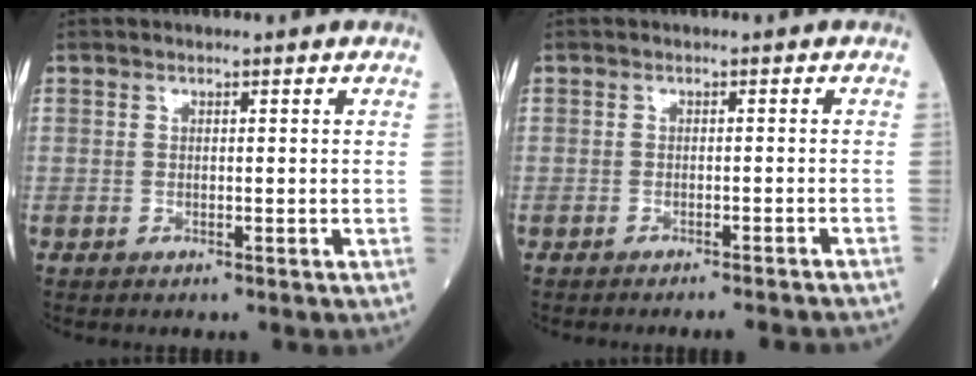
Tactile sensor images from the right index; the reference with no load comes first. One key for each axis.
{"total": 5.8, "fx": -5.5, "fy": -0.3, "fz": 1.7, "tx": -0.014, "ty": -0.013, "tz": -0.065}